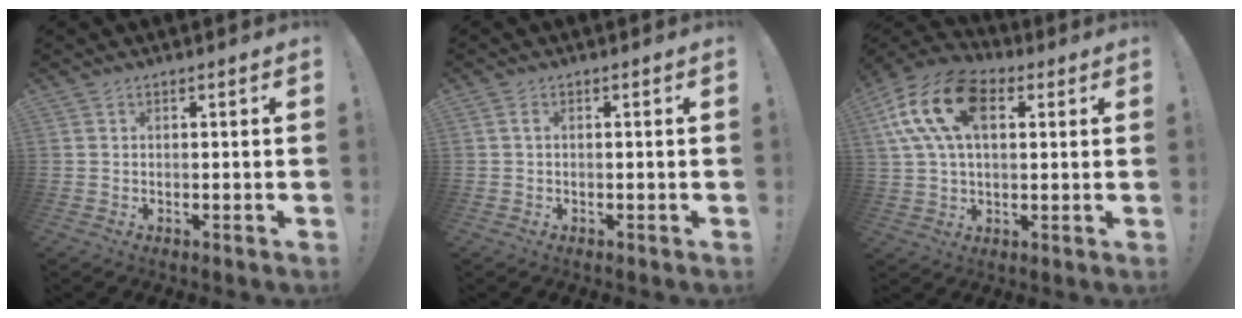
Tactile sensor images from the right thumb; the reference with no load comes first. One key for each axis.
{"total": 1.0, "fx": -0.2, "fy": 0.7, "fz": 0.7, "tx": -0.015, "ty": 0.004, "tz": -0.004}
{"total": 18.6, "fx": 6.1, "fy": 11.0, "fz": 13.7, "tx": -0.271, "ty": -0.002, "tz": 0.109}